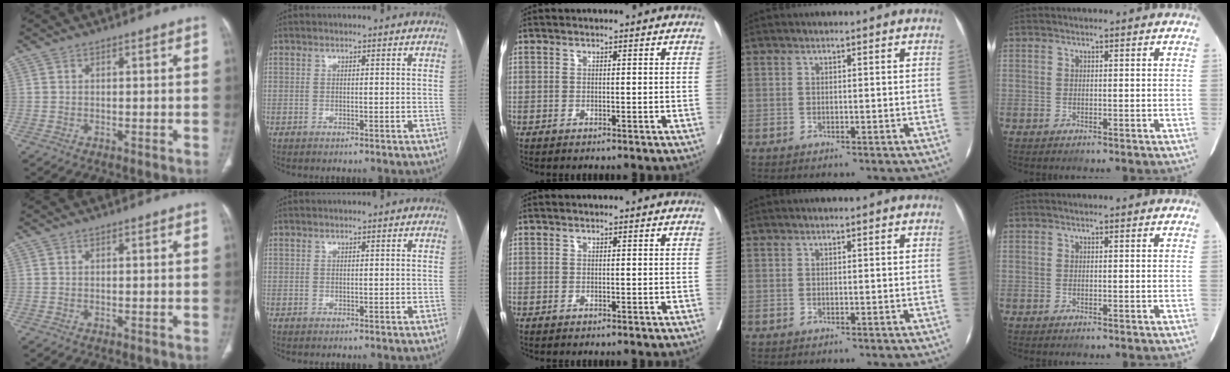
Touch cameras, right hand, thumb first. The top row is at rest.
{}